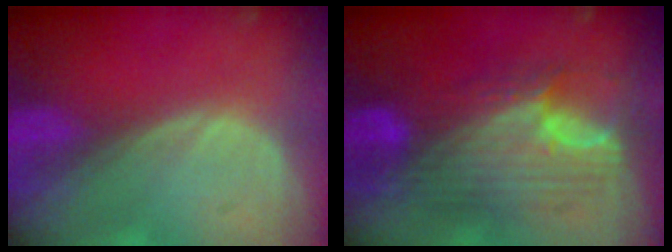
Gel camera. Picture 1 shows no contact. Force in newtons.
{"total": 11.3, "press": 11.3, "slide": 1.2}